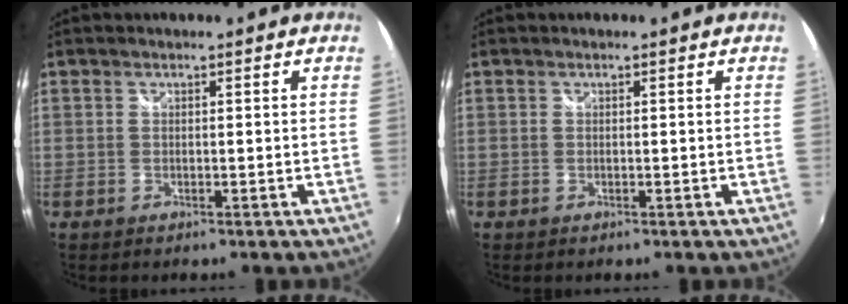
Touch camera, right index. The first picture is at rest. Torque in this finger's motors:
{"motor_torque": [0.00, 0.00, 0.00, 0.00]}